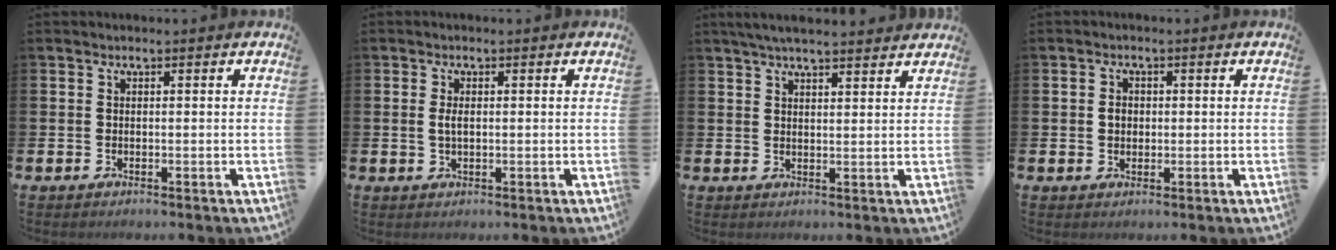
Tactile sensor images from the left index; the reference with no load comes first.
{"total": 1.7, "force": [0.2, 0.8, 1.5], "torque": [-0.026, 0.003, 0.000]}
{"total": 4.1, "force": [3.9, 0.4, 1.4], "torque": [-0.036, -0.007, 0.071]}
{"total": 1.8, "force": [0.3, 1.5, 0.9], "torque": [0.002, 0.001, -0.001]}